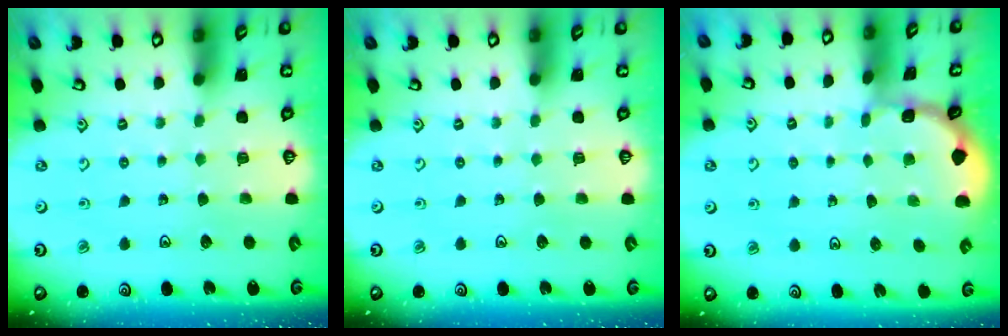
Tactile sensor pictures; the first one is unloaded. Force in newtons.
{"total": 0.0}
{"total": 1.1, "press": 1.1, "slide": 0.1}